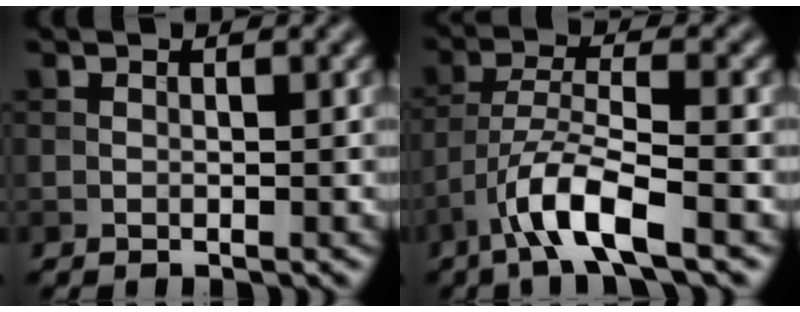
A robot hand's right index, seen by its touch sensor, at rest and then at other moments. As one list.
[{"total": 6.2, "force": [-3.7, 1.3, 4.8], "torque": [-0.091, 0.001, -0.077]}]